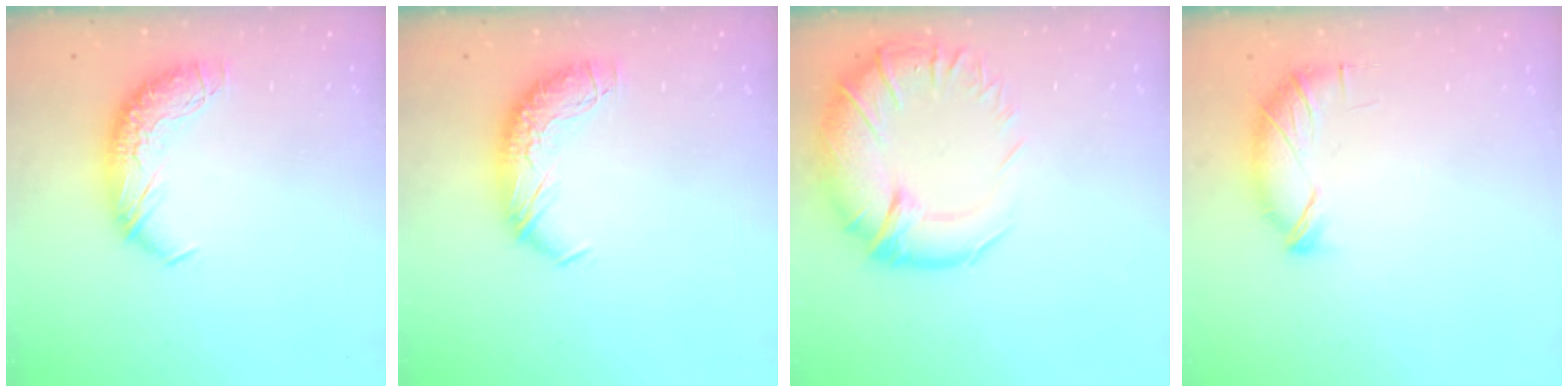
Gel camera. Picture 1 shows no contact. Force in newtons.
{"total": 0.0}
{"total": 12.2, "press": 10.8, "slide": 5.6}
{"total": 5.7, "press": 5.7, "slide": 0.4}